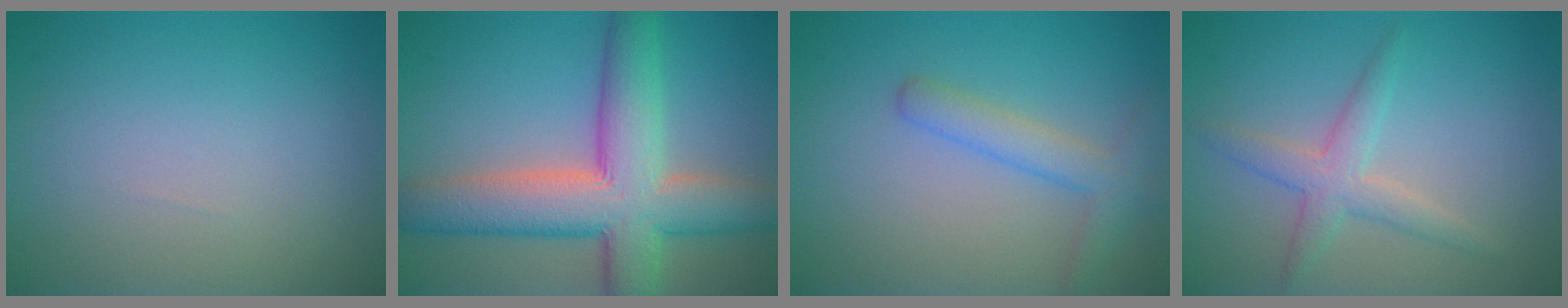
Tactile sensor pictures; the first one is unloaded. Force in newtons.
{"total": 10.0, "press": 10.0, "slide": 0.5}
{"total": 2.9, "press": 2.9, "slide": 0.2}
{"total": 3.0, "press": 3.0, "slide": 0.1}